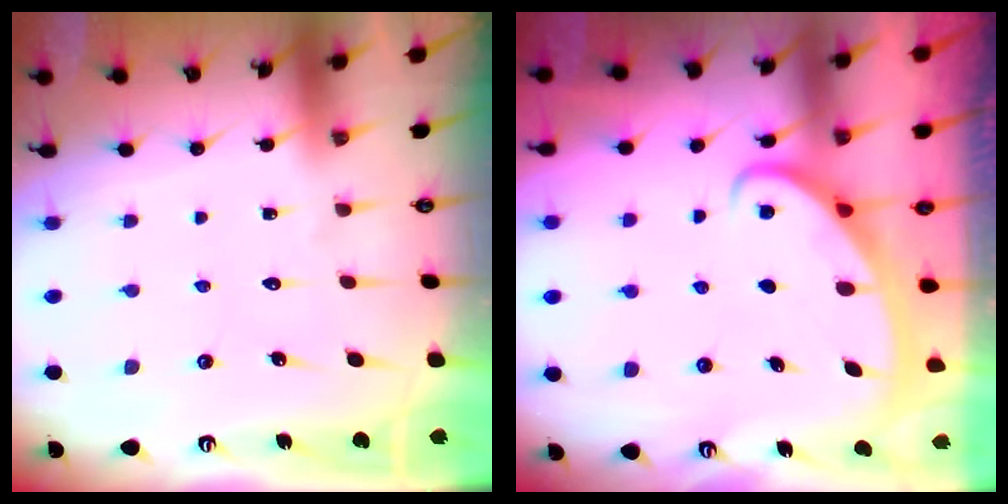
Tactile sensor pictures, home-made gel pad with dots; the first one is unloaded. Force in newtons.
{"total": 2.8, "press": 2.8, "slide": 0.4}